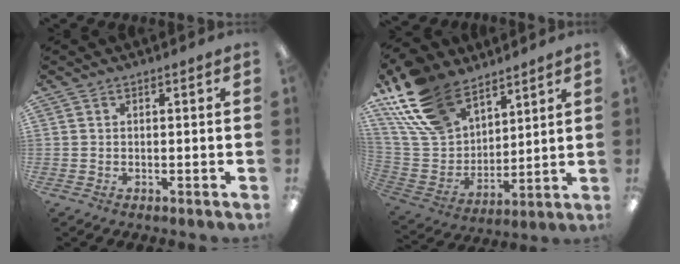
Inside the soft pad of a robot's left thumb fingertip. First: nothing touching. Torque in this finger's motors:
{"motor_torque": [1.87, 1.86, 1.39, -1.38, 0.21]}